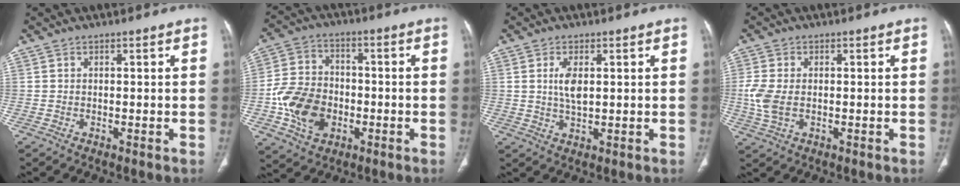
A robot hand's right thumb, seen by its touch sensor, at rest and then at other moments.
{"total": 13.3, "force": [-3.4, 10.0, 8.1], "torque": [-0.131, 0.017, -0.062]}
{"total": 4.4, "force": [0.9, 2.0, 3.8], "torque": [-0.076, -0.006, 0.021]}
{"total": 5.9, "force": [-0.5, 3.6, 4.7], "torque": [-0.122, -0.002, -0.007]}